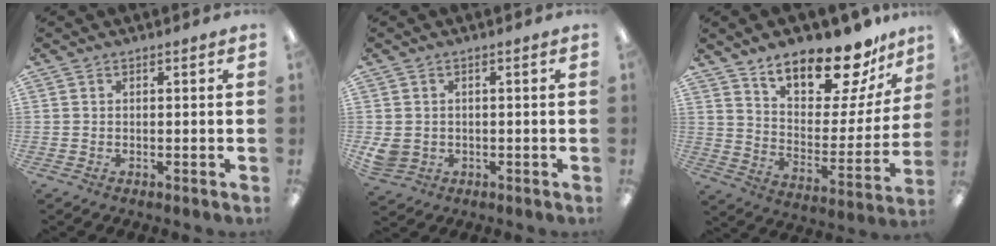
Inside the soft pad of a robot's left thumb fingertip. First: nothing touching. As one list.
[{"total": 3.4, "force": [-0.1, 3.2, 1.2], "torque": [-0.030, 0.003, 0.000]}, {"total": 19.2, "force": [15.7, 6.5, 9.0], "torque": [-0.139, -0.115, 0.267]}]